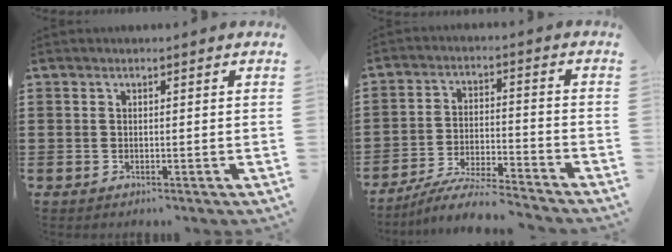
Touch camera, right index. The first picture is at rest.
{"total": 6.6, "force": [-6.2, -0.1, 2.1], "torque": [-0.043, -0.003, -0.121]}